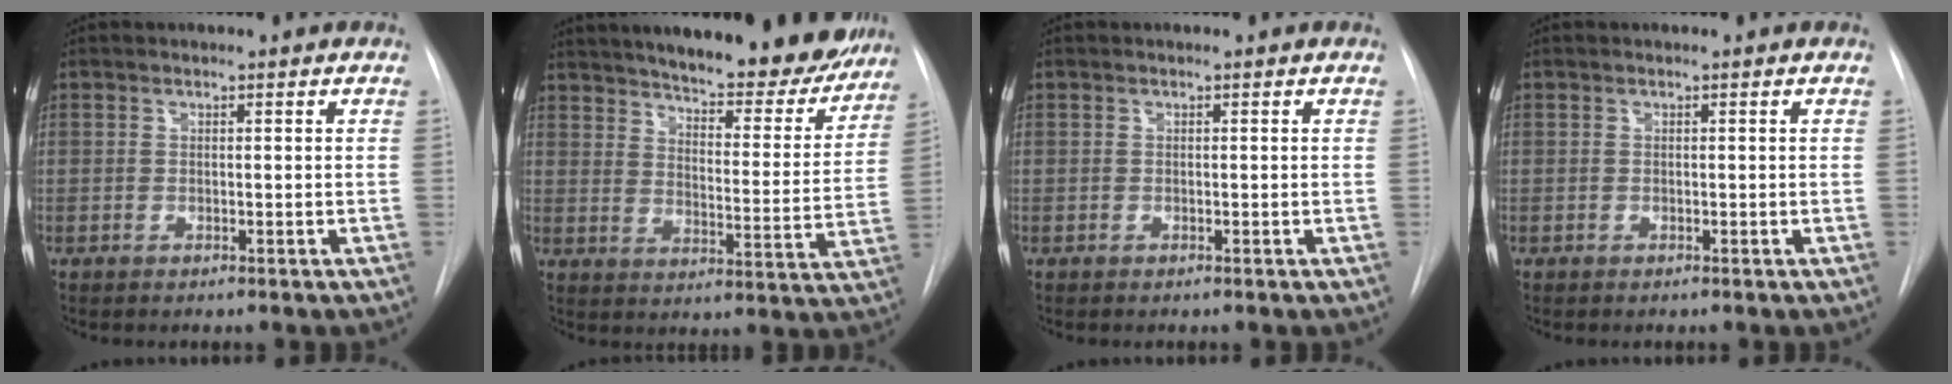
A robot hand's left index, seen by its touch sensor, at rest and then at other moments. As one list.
[{"total": 25.7, "force": [22.2, 5.9, 11.6], "torque": [-0.186, -0.043, 0.280]}, {"total": 0.0}, {"total": 0.0}]